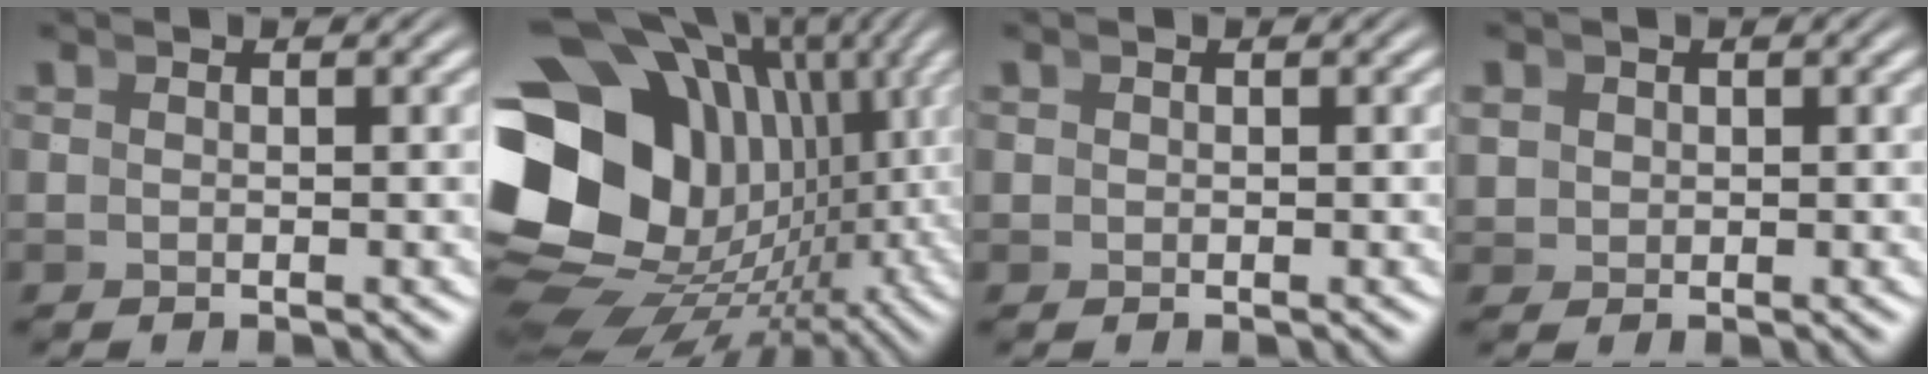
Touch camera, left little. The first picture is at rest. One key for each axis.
{"total": 25.0, "fx": -2.3, "fy": 17.6, "fz": 17.7, "tx": -0.326, "ty": -0.066, "tz": -0.020}
{"total": 0.0}
{"total": 2.0, "fx": 0.7, "fy": 1.7, "fz": 0.8, "tx": -0.025, "ty": -0.011, "tz": 0.023}